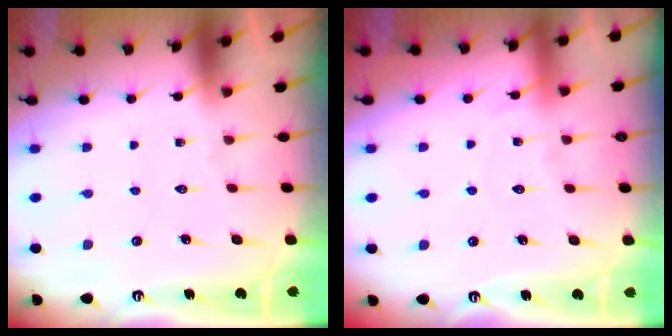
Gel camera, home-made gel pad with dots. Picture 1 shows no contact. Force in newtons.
{"total": 5.2, "press": 5.2, "slide": 0.7}